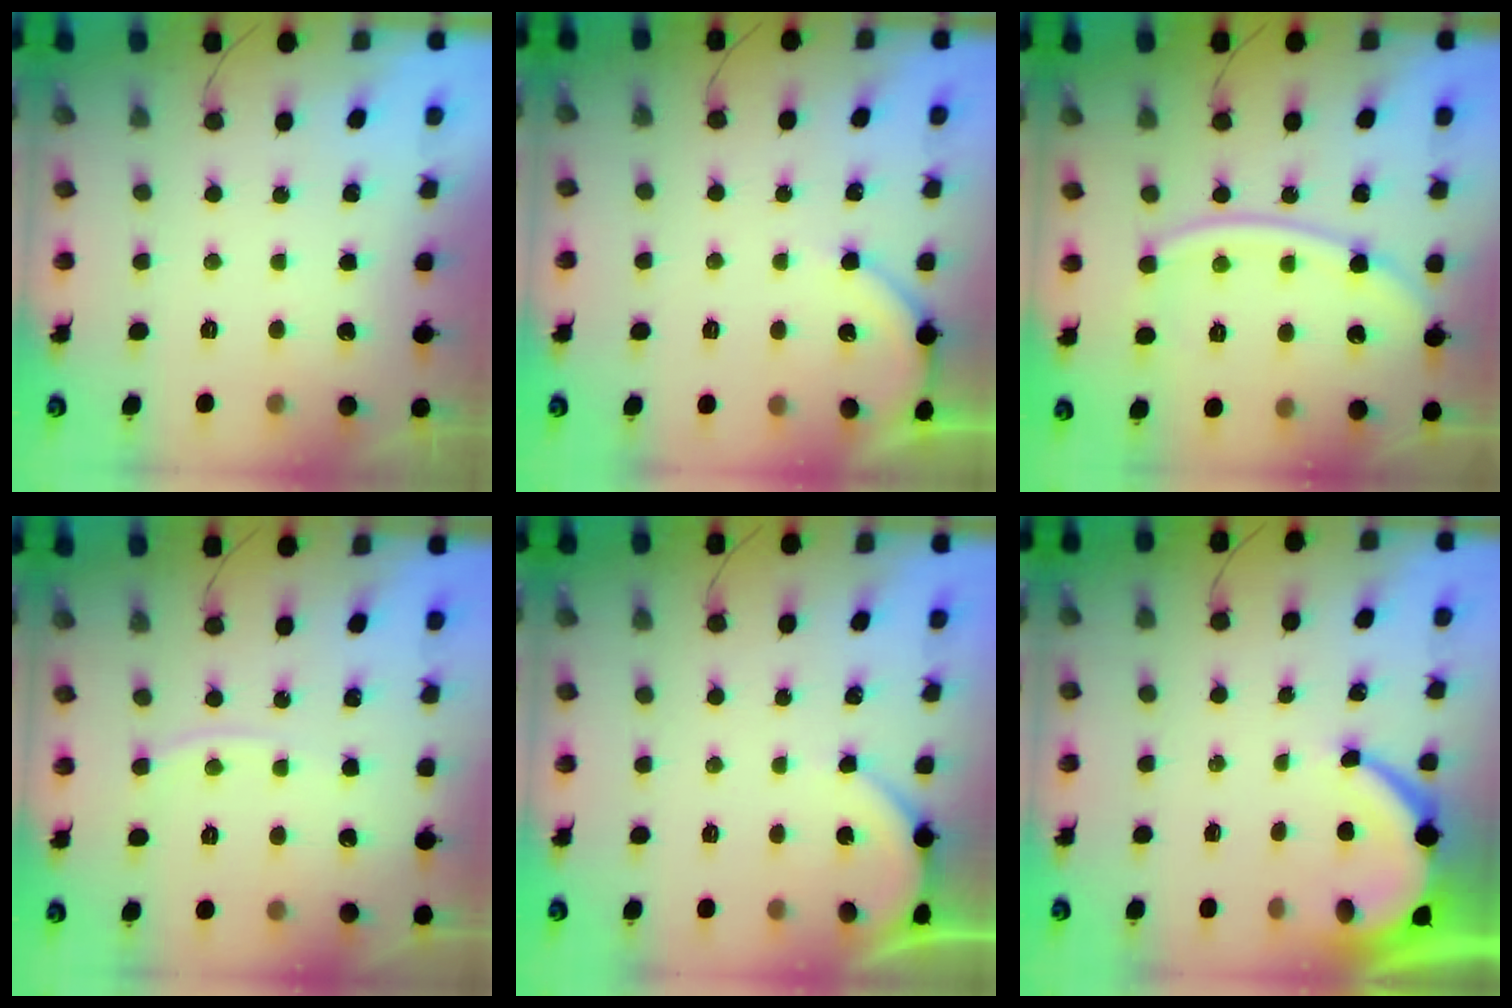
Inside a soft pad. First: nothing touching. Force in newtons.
{"total": 5.4, "press": 5.4, "slide": 0.9}
{"total": 11.2, "press": 11.1, "slide": 1.4}
{"total": 5.0, "press": 4.9, "slide": 0.7}
{"total": 2.8, "press": 2.8, "slide": 0.4}
{"total": 7.1, "press": 7.0, "slide": 0.8}